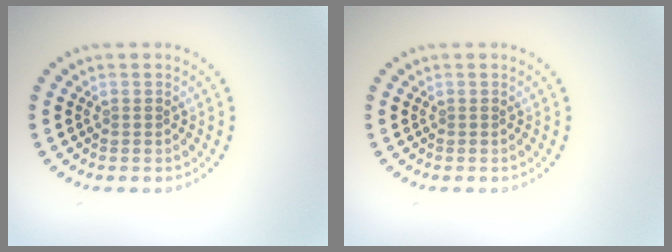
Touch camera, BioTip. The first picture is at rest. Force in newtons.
{"total": 0.0}